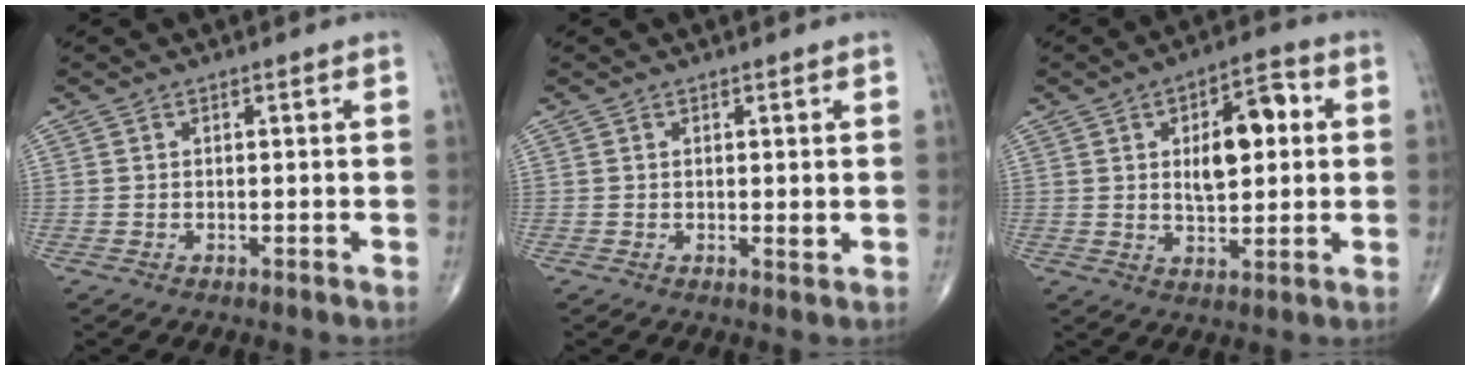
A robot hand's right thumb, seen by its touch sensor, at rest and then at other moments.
{"total": 1.2, "force": [0.1, 0.3, 1.1], "torque": [-0.018, -0.005, 0.002]}
{"total": 11.4, "force": [2.1, 5.6, 9.7], "torque": [-0.115, 0.008, 0.031]}